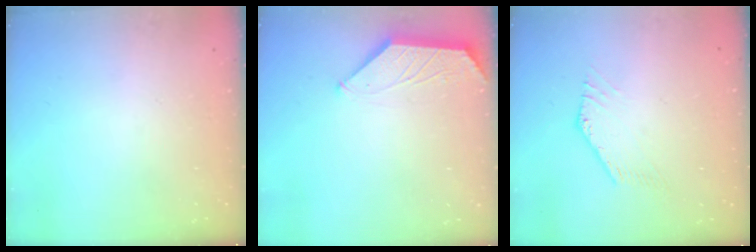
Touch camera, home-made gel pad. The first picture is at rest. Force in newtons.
{"total": 1.1, "press": 1.0, "slide": 0.4}
{"total": 1.0, "press": 1.0, "slide": 0.2}